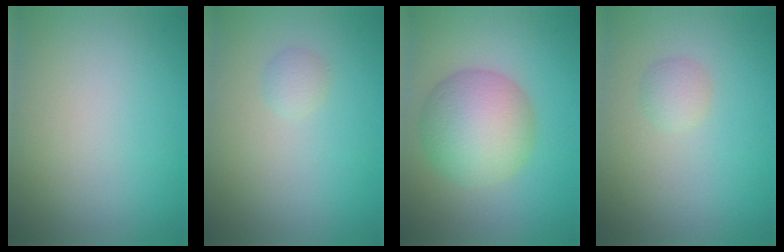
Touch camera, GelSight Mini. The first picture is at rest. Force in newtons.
{"total": 1.0, "press": 1.0, "slide": 0.1}
{"total": 7.0, "press": 7.0, "slide": 0.2}
{"total": 1.4, "press": 1.4, "slide": 0.0}